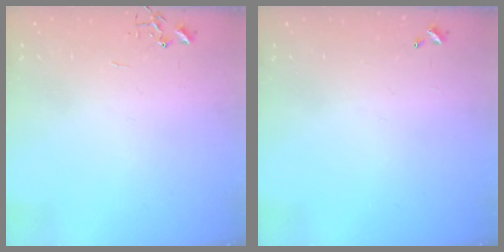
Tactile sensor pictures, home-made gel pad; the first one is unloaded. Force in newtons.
{"total": 0.0}